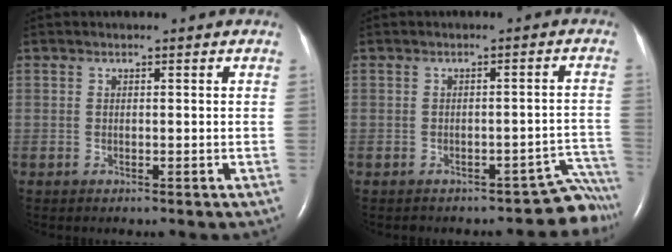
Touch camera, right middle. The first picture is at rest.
{"total": 6.3, "force": [-6.1, 1.5, -0.2], "torque": [0.035, 0.049, -0.064]}